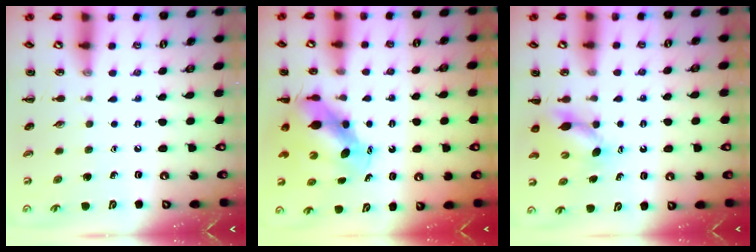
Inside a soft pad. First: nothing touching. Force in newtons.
{"total": 6.6, "press": 6.4, "slide": 1.3}
{"total": 4.5, "press": 4.4, "slide": 0.6}